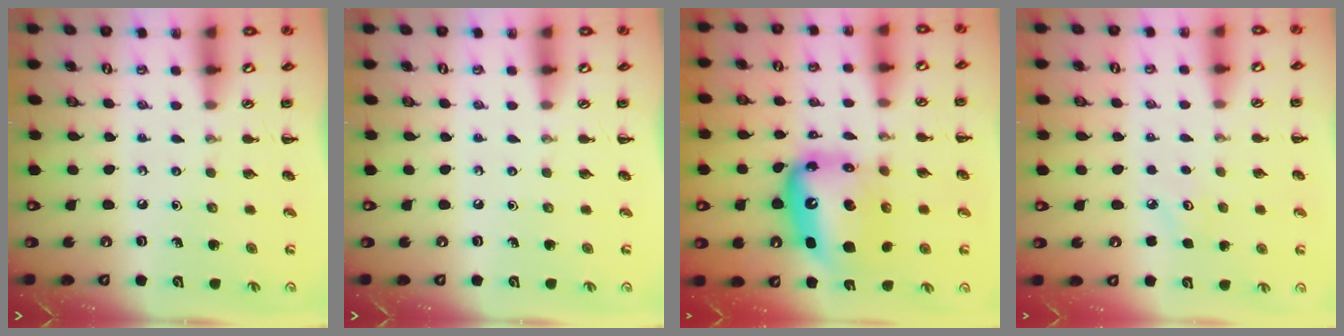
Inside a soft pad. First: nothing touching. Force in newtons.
{"total": 0.0}
{"total": 14.2, "press": 13.7, "slide": 3.9}
{"total": 2.4, "press": 2.3, "slide": 0.6}